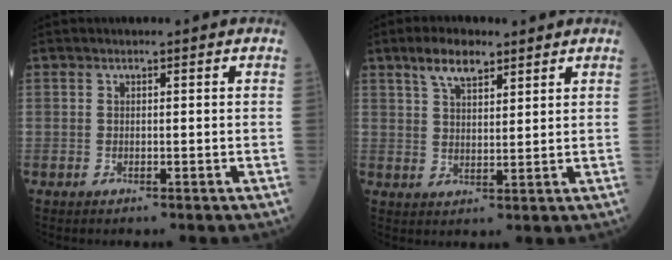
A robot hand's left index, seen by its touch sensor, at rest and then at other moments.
{"total": 5.5, "force": [3.9, 2.0, 3.3], "torque": [-0.066, 0.009, 0.074]}